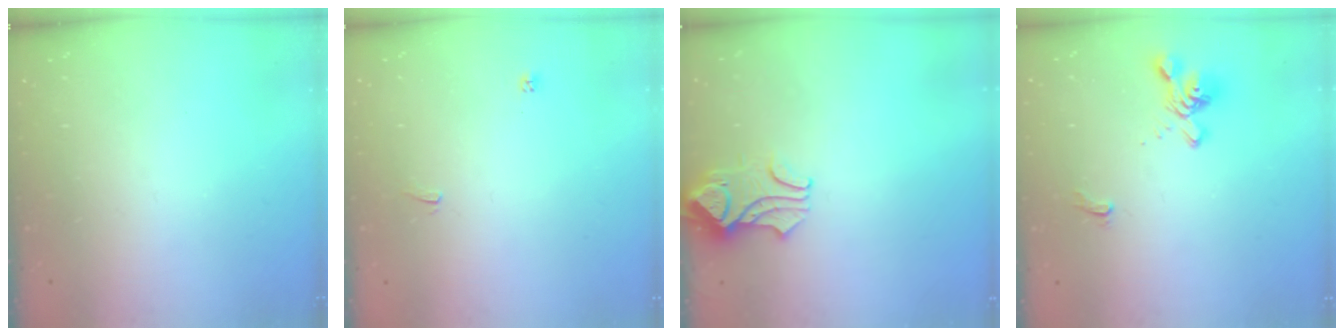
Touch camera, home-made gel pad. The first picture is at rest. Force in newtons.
{"total": 1.5, "press": 1.4, "slide": 0.3}
{"total": 1.5, "press": 1.5, "slide": 0.5}
{"total": 1.7, "press": 1.1, "slide": 1.3}